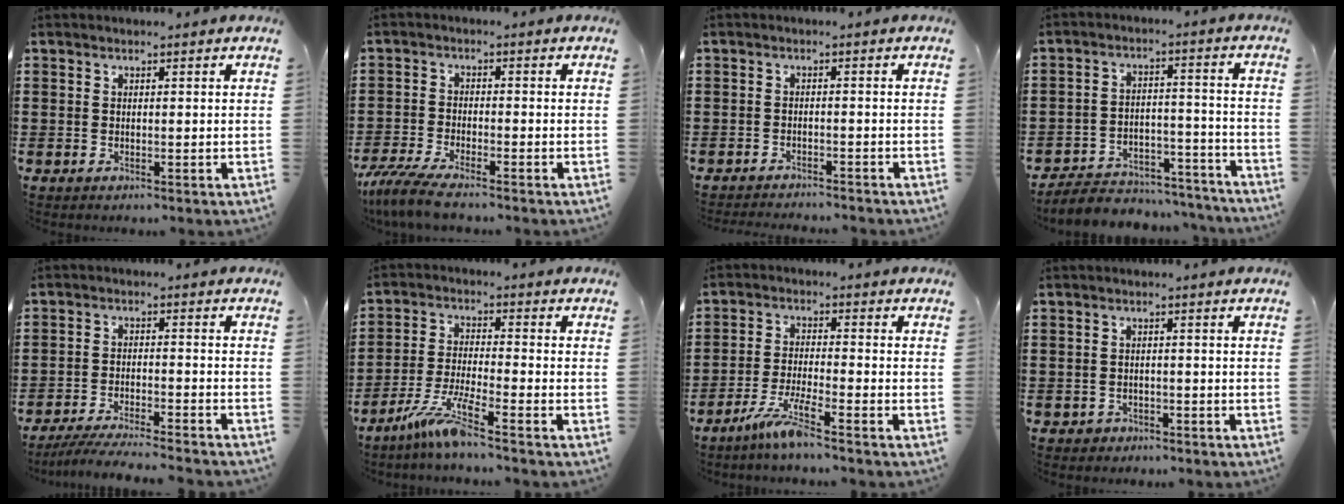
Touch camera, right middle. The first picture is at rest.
{"total": 4.7, "force": [-4.1, 0.0, 2.3], "torque": [-0.067, -0.020, -0.085]}
{"total": 1.7, "force": [-1.7, -0.2, 0.1], "torque": [-0.006, -0.001, -0.034]}
{"total": 5.9, "force": [-5.7, 1.2, 0.9], "torque": [-0.019, 0.013, -0.114]}
{"total": 4.9, "force": [-4.6, -0.1, 1.6], "torque": [-0.032, -0.009, -0.091]}
{"total": 6.8, "force": [-5.1, 0.0, 4.5], "torque": [-0.098, -0.016, -0.100]}
{"total": 5.5, "force": [-4.2, -0.1, 3.6], "torque": [-0.079, -0.012, -0.081]}
{"total": 1.2, "force": [-1.0, 0.6, -0.1], "torque": [-0.002, 0.003, -0.024]}